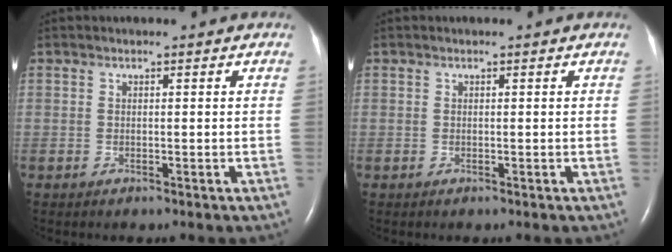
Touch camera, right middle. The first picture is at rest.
{"total": 0.0}